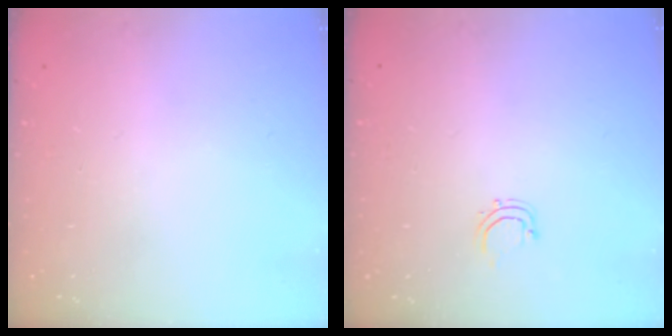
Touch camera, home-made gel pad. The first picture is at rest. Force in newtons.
{"total": 2.8, "press": 2.8, "slide": 0.5}